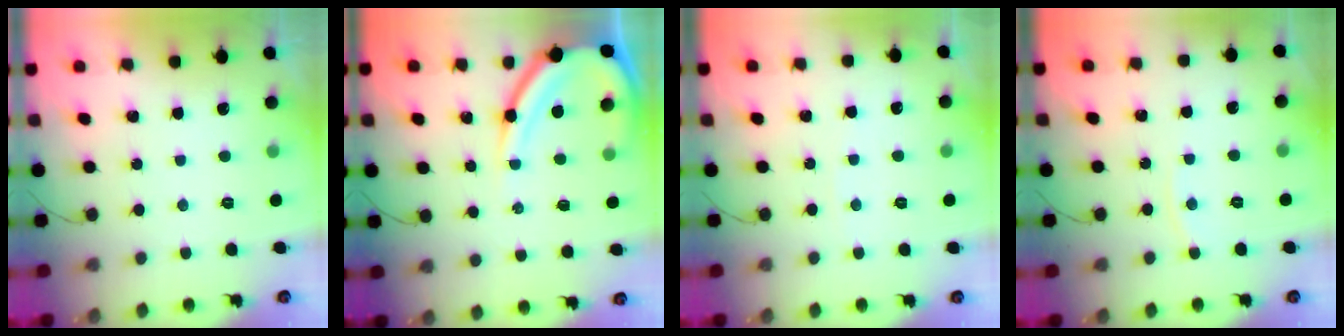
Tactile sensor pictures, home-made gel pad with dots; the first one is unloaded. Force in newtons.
{"total": 12.4, "press": 12.4, "slide": 1.3}
{"total": 2.4, "press": 2.3, "slide": 0.3}
{"total": 2.7, "press": 2.7, "slide": 0.4}